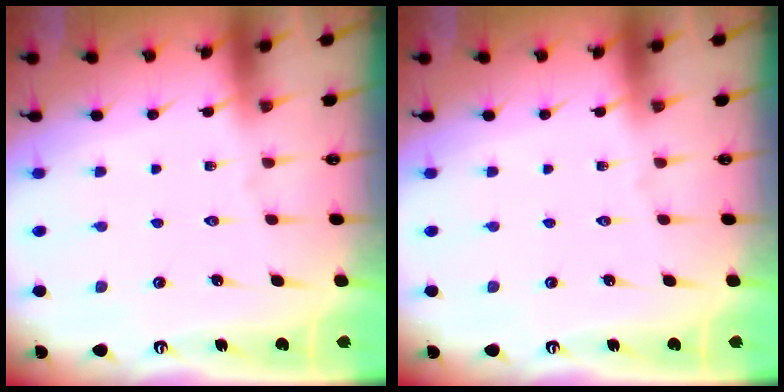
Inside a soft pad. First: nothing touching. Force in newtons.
{"total": 0.0}